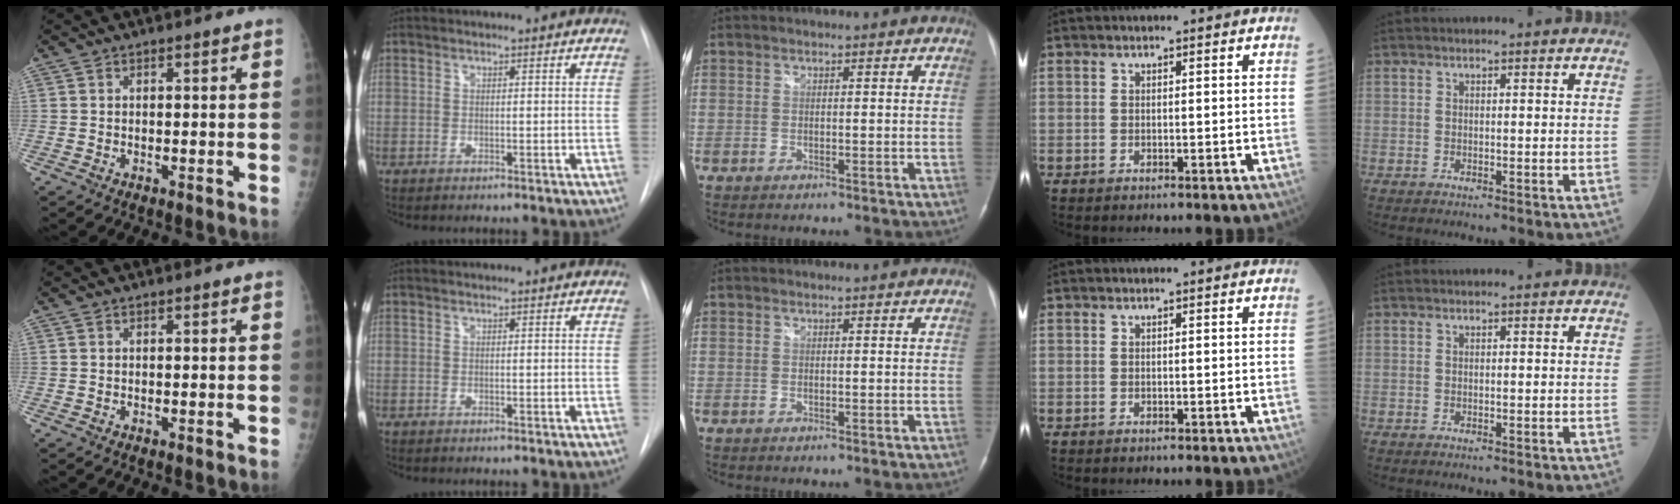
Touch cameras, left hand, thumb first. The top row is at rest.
{}